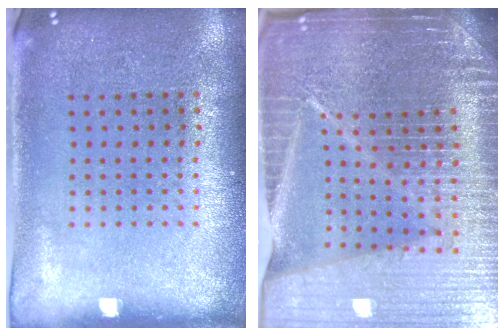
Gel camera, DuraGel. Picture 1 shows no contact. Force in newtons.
{"total": 7.0, "press": 6.0, "slide": 3.7}